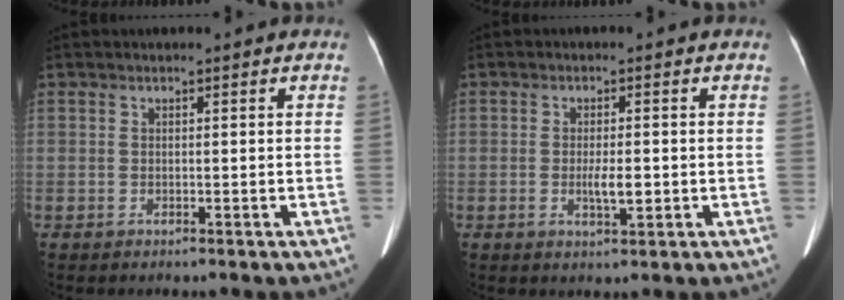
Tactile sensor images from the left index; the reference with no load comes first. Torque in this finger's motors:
{"motor_torque": [0.00, 0.00, 0.01, 0.06]}